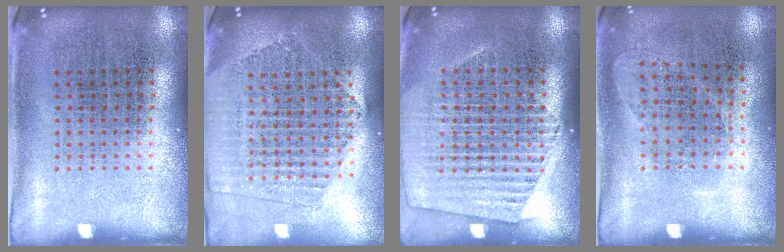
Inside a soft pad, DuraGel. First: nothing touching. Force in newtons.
{"total": 2.0, "press": 1.8, "slide": 0.9}
{"total": 1.5, "press": 1.4, "slide": 0.5}
{"total": 1.0, "press": 0.9, "slide": 0.5}